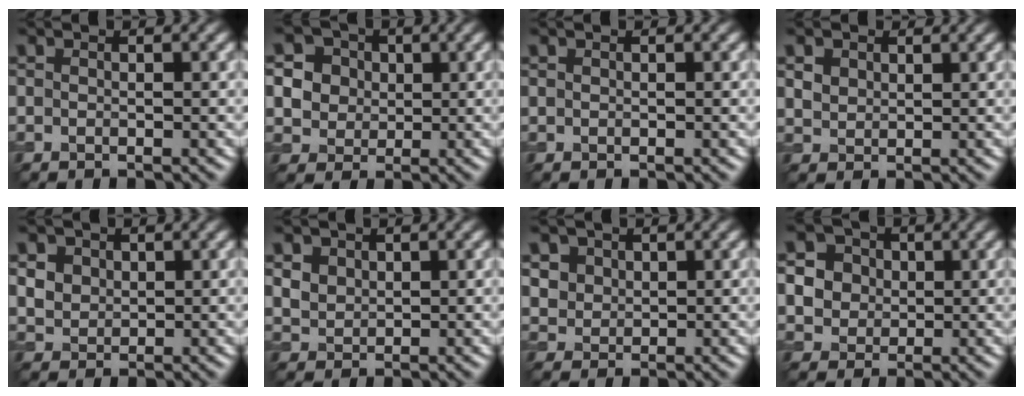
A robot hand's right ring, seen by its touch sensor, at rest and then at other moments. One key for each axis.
{"total": 7.2, "fx": 2.4, "fy": 6.1, "fz": 2.9, "tx": -0.069, "ty": 0.027, "tz": 0.030}
{"total": 0.0}
{"total": 2.6, "fx": 1.6, "fy": 1.8, "fz": 1.0, "tx": -0.034, "ty": -0.002, "tz": 0.034}
{"total": 4.1, "fx": 1.9, "fy": 3.1, "fz": 1.9, "tx": -0.053, "ty": 0.007, "tz": 0.034}
{"total": 2.7, "fx": 1.4, "fy": 2.0, "fz": 1.2, "tx": -0.032, "ty": 0.003, "tz": 0.032}
{"total": 3.3, "fx": 1.6, "fy": 2.6, "fz": 1.2, "tx": -0.045, "ty": 0.001, "tz": 0.042}
{"total": 7.0, "fx": 2.1, "fy": 6.1, "fz": 2.8, "tx": -0.068, "ty": 0.029, "tz": 0.027}